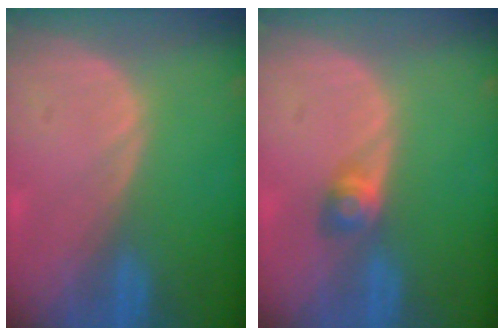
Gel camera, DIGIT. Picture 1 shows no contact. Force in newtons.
{"total": 2.8, "press": 2.5, "slide": 1.1}